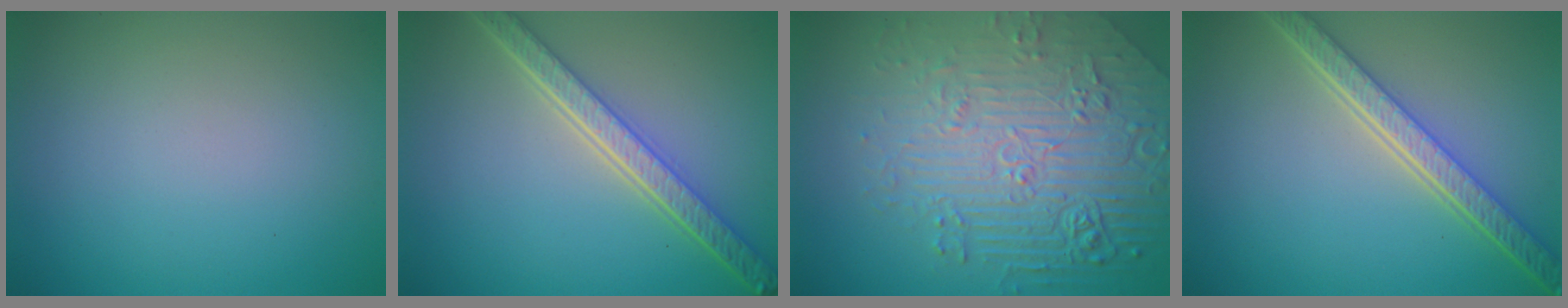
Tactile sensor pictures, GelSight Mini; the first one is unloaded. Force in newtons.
{"total": 5.5, "press": 4.0, "slide": 3.8}
{"total": 8.9, "press": 6.1, "slide": 6.5}
{"total": 5.6, "press": 4.1, "slide": 3.8}